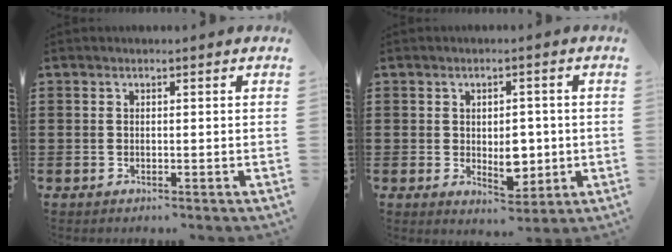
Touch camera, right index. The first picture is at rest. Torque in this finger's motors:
{"motor_torque": [0.35, 0.18, 0.34, 0.06]}